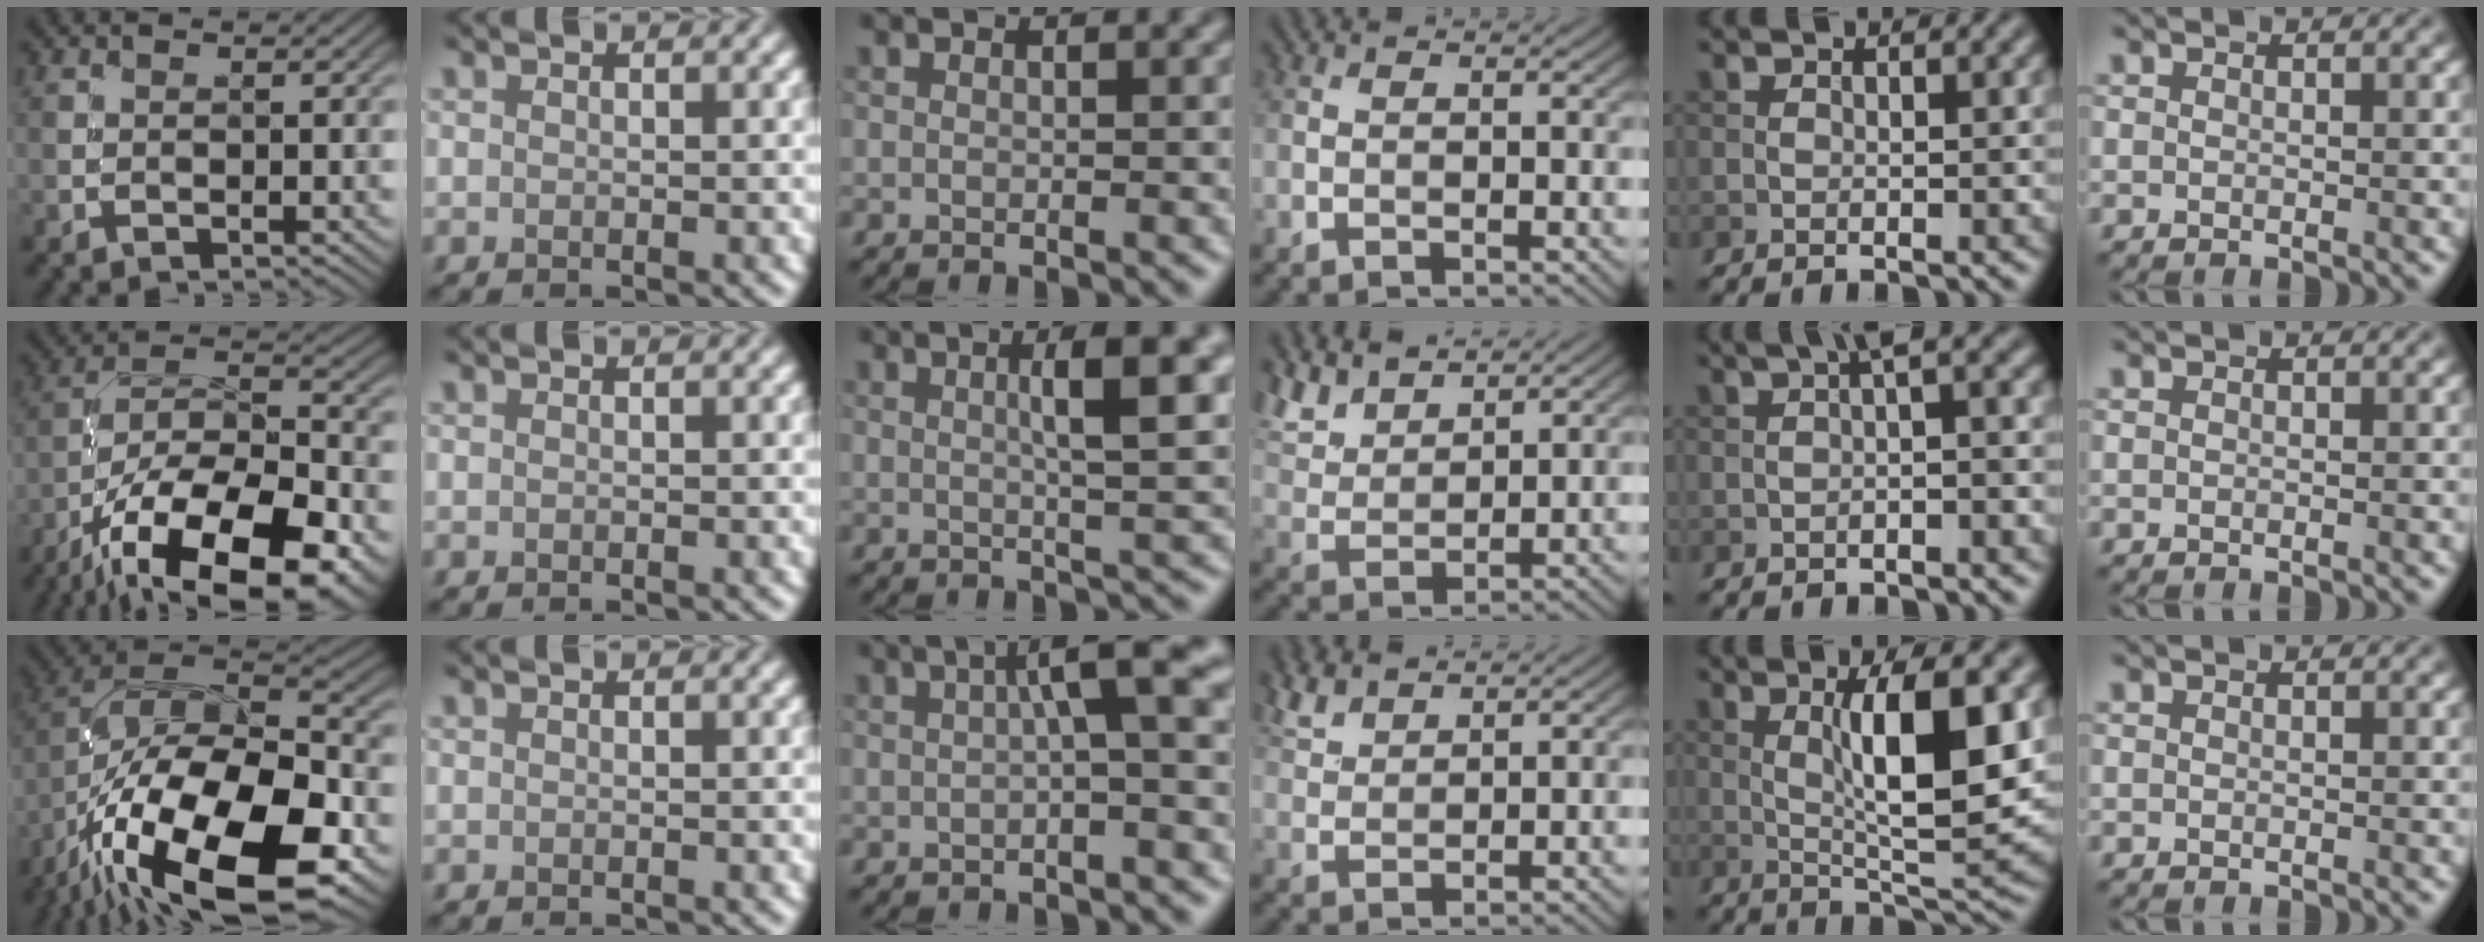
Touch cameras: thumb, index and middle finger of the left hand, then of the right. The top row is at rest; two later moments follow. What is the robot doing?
{"motion": "unscrew", "object": "medicine bottle"}